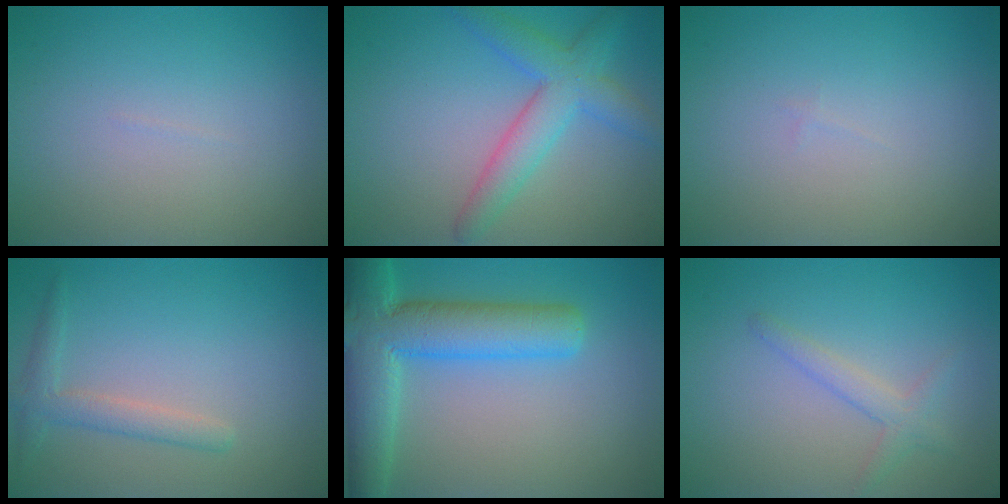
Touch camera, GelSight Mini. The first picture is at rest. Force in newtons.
{"total": 4.6, "press": 4.6, "slide": 0.2}
{"total": 0.0}
{"total": 2.1, "press": 2.1, "slide": 0.0}
{"total": 8.6, "press": 8.6, "slide": 0.5}
{"total": 1.9, "press": 1.9, "slide": 0.1}